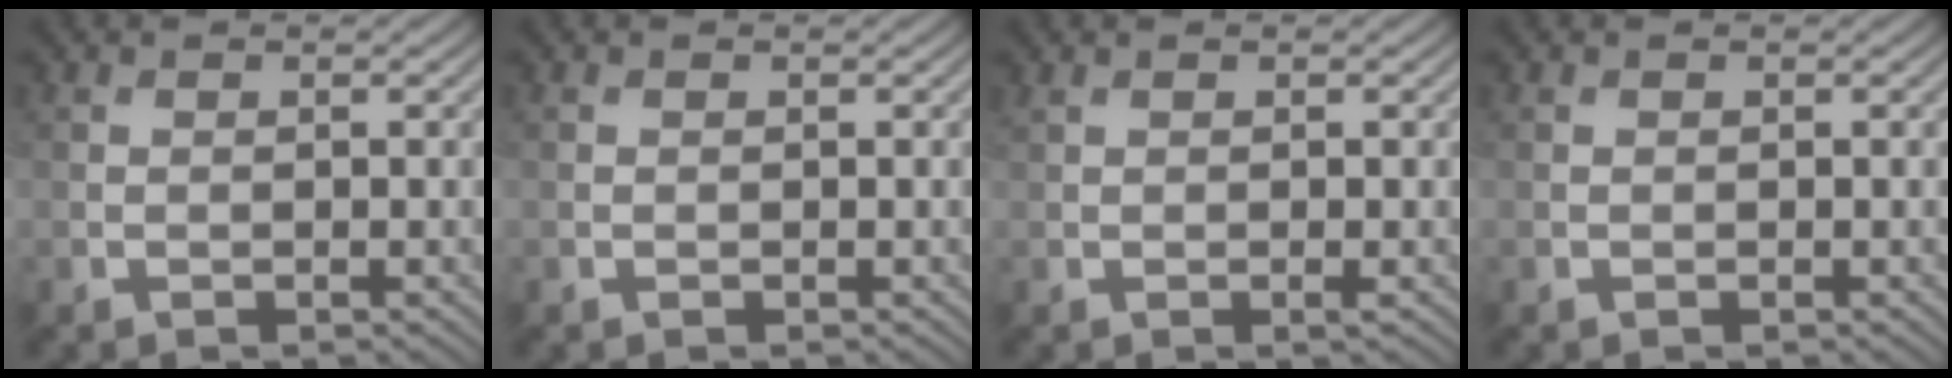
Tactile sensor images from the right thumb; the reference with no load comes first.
{"total": 0.0}
{"total": 1.4, "force": [0.7, 0.4, 1.2], "torque": [-0.027, 0.002, 0.013]}
{"total": 0.0}